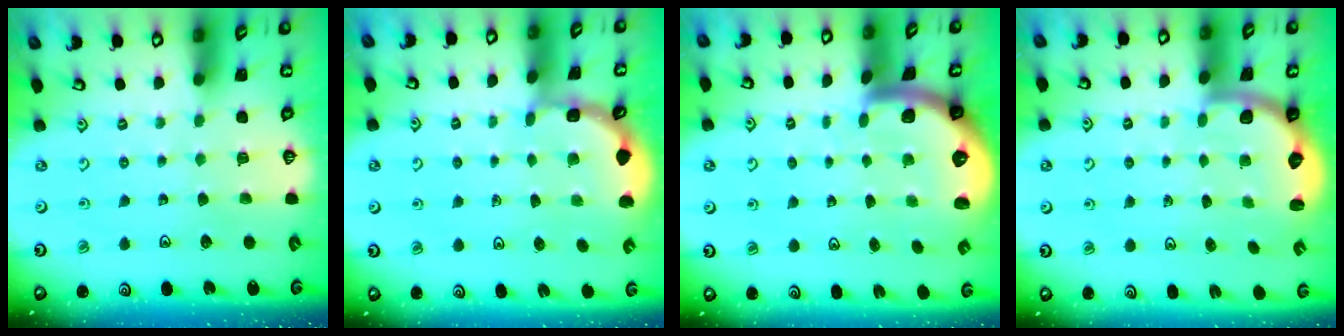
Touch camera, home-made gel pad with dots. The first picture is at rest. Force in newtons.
{"total": 1.9, "press": 1.9, "slide": 0.1}
{"total": 2.5, "press": 2.5, "slide": 0.6}
{"total": 2.5, "press": 2.2, "slide": 1.3}